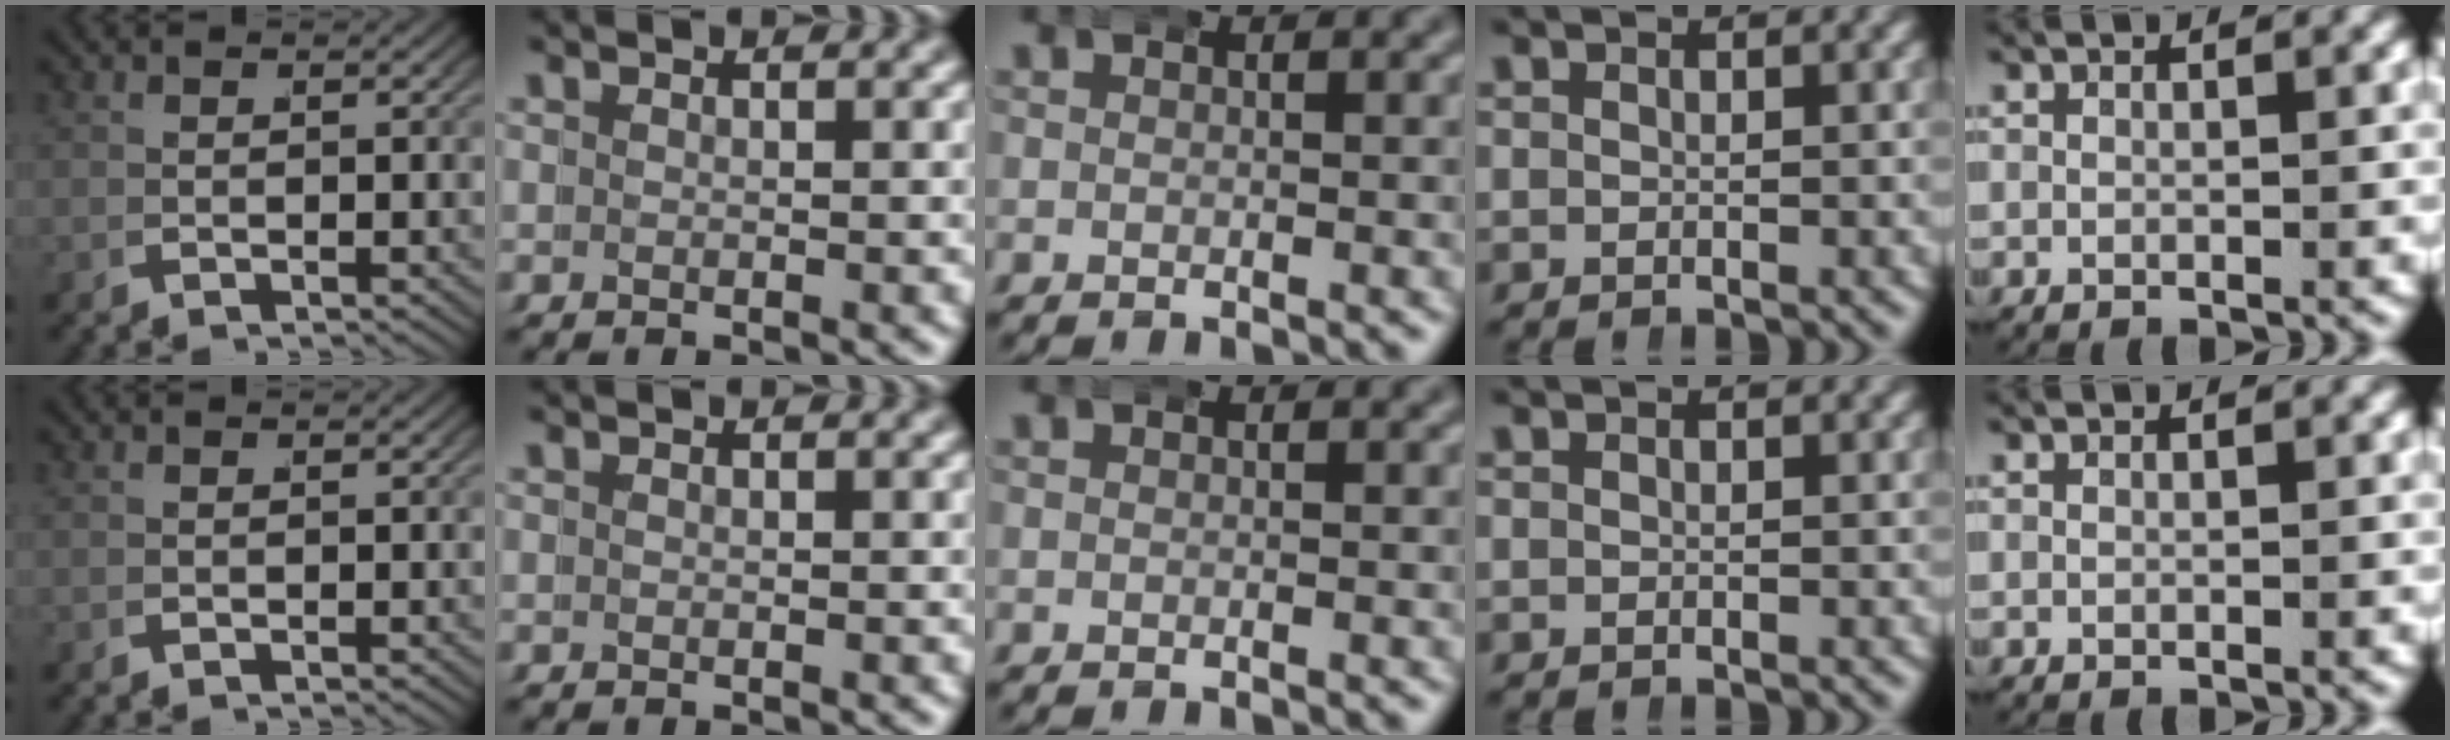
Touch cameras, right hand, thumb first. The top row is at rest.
{}